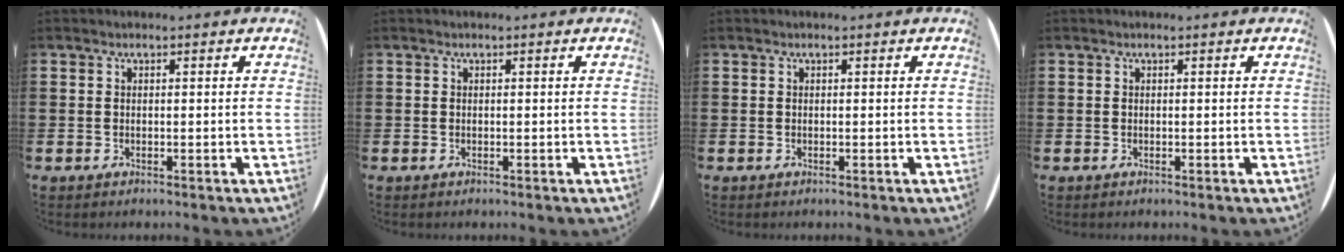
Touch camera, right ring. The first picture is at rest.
{"total": 0.0}
{"total": 0.0}
{"total": 0.0}